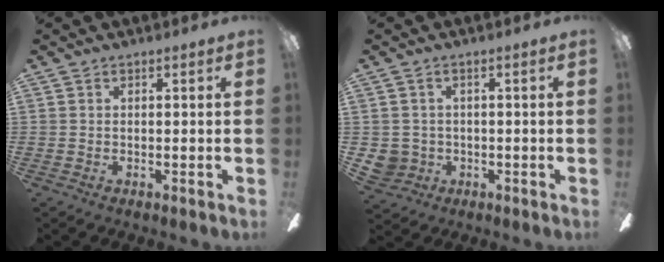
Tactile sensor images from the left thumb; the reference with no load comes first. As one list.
[{"total": 4.1, "force": [-0.4, 4.0, 0.6], "torque": [-0.033, 0.005, -0.009]}]